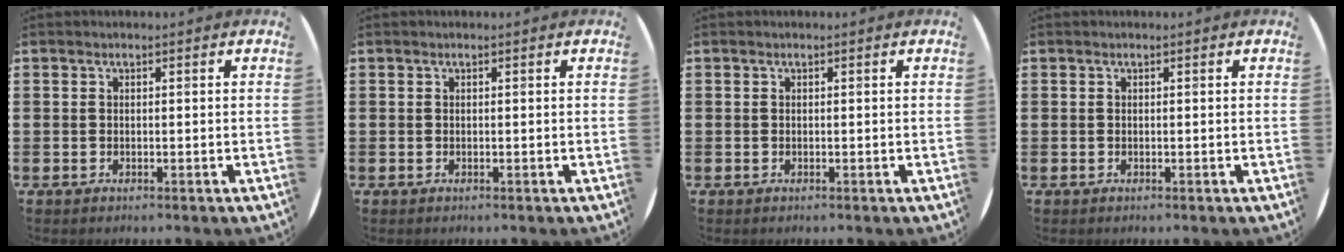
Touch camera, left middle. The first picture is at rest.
{"total": 0.0}
{"total": 0.0}
{"total": 0.0}